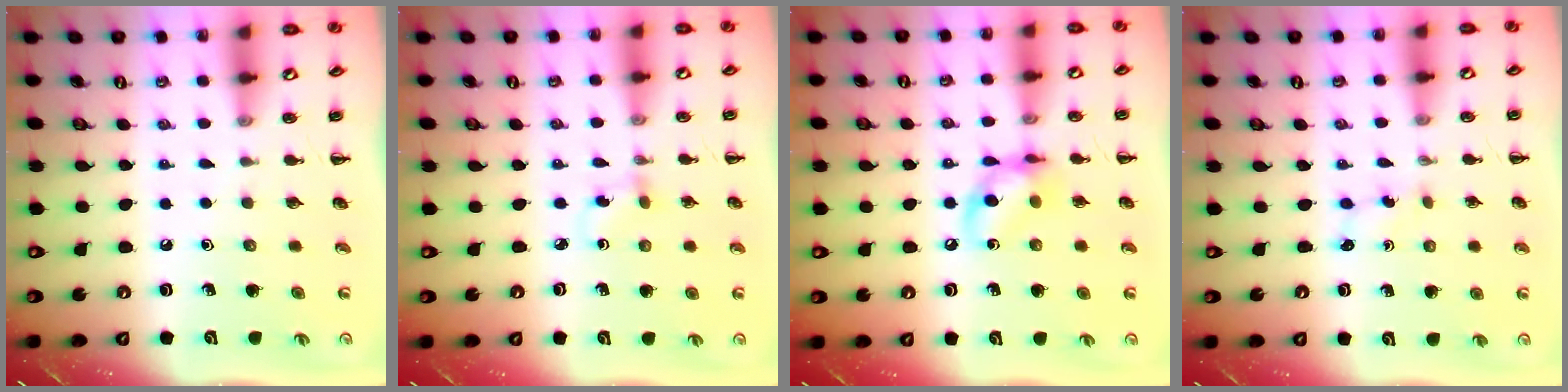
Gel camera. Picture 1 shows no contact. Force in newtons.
{"total": 1.7, "press": 1.5, "slide": 0.8}
{"total": 10.4, "press": 10.3, "slide": 1.4}
{"total": 1.7, "press": 1.5, "slide": 0.6}